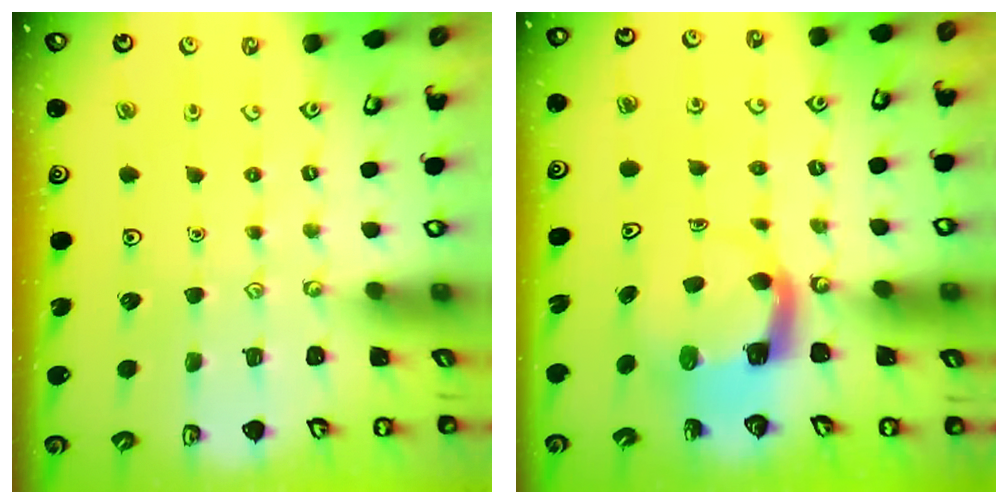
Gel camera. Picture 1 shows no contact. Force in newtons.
{"total": 4.8, "press": 4.8, "slide": 0.4}